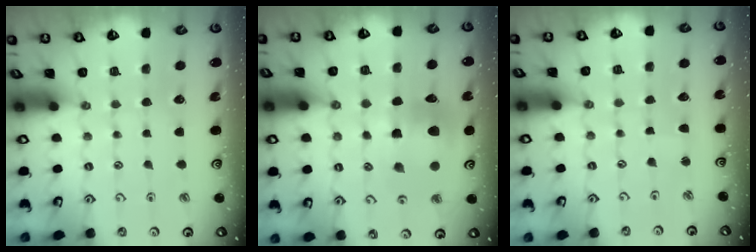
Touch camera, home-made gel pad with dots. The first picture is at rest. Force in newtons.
{"total": 10.3, "press": 10.2, "slide": 1.4}
{"total": 1.3, "press": 1.3, "slide": 0.2}